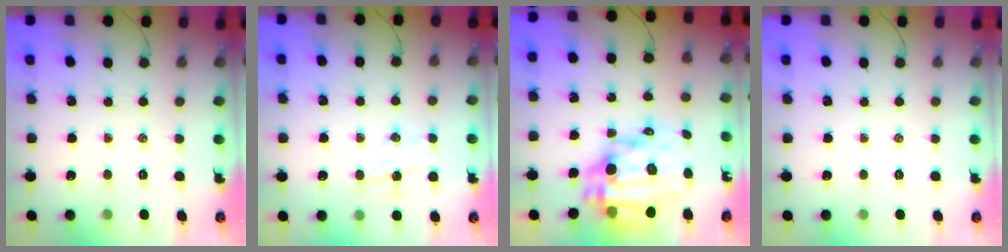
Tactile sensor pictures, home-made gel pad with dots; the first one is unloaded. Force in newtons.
{"total": 5.8, "press": 5.7, "slide": 1.4}
{"total": 17.7, "press": 17.2, "slide": 4.3}
{"total": 0.0}